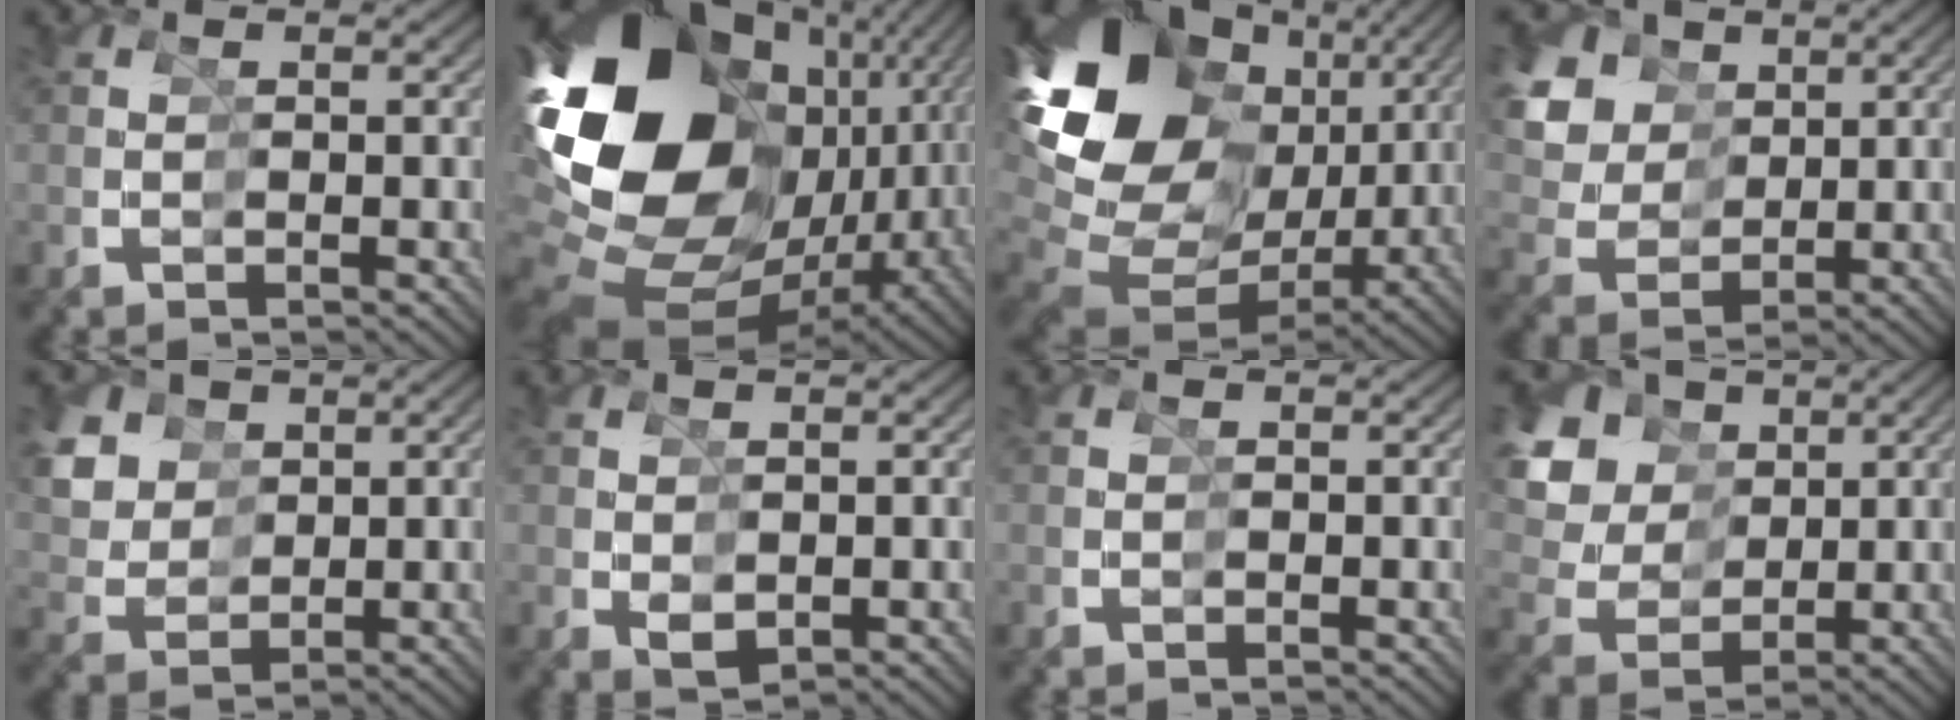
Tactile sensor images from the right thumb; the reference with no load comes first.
{"total": 25.8, "force": [-1.2, 17.0, 19.4], "torque": [-0.367, -0.045, 0.006]}
{"total": 19.7, "force": [1.4, 13.6, 14.2], "torque": [-0.288, -0.010, 0.034]}
{"total": 9.9, "force": [4.3, 8.2, 3.7], "torque": [-0.106, 0.007, 0.062]}
{"total": 6.0, "force": [3.1, 4.9, 1.6], "torque": [-0.071, -0.012, 0.057]}
{"total": 1.7, "force": [0.5, 1.0, 1.3], "torque": [-0.020, 0.001, 0.011]}
{"total": 0.0}
{"total": 10.7, "force": [4.1, 8.8, 4.5], "torque": [-0.115, 0.007, 0.058]}